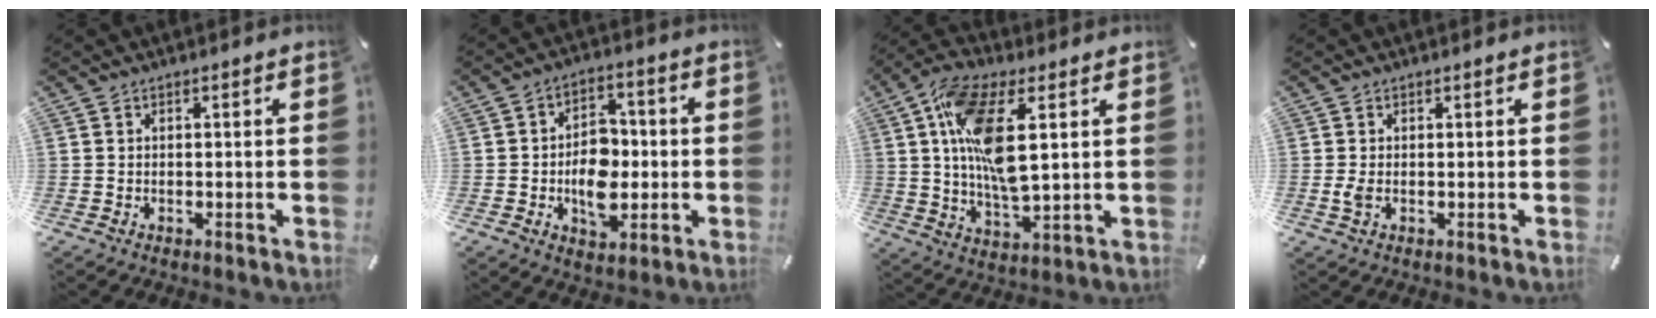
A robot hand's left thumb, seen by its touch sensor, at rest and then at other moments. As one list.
[{"total": 10.6, "force": [-1.8, 7.7, 7.1], "torque": [-0.110, 0.006, -0.031]}, {"total": 14.9, "force": [3.9, 5.9, 13.1], "torque": [-0.272, -0.008, 0.067]}, {"total": 1.7, "force": [0.0, 0.9, 1.5], "torque": [-0.037, -0.002, -0.002]}]